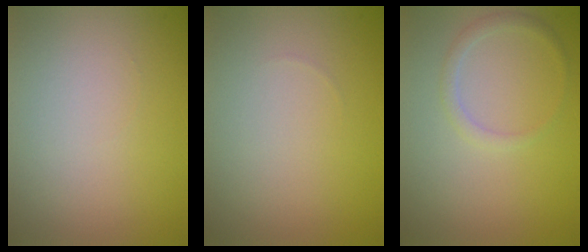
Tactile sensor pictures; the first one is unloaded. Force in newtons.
{"total": 0.0}
{"total": 1.3, "press": 1.3, "slide": 0.1}